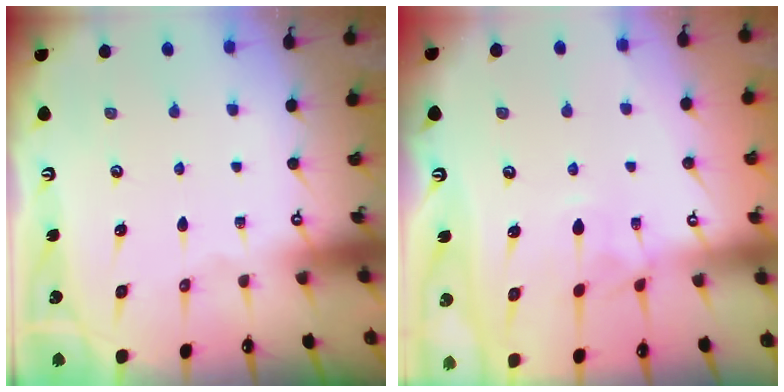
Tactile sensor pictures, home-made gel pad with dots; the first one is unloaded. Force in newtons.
{"total": 1.6, "press": 1.4, "slide": 0.7}